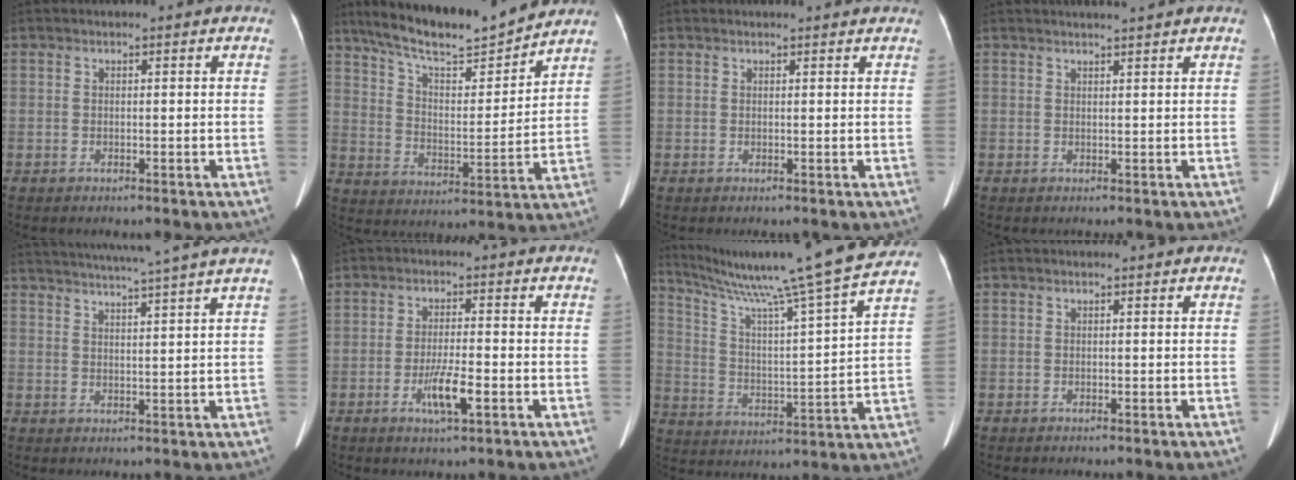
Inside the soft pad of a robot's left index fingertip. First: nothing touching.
{"total": 16.1, "force": [14.3, 1.6, 7.3], "torque": [-0.125, -0.002, 0.235]}
{"total": 3.0, "force": [2.9, 0.3, 0.7], "torque": [-0.012, 0.012, 0.028]}
{"total": 2.8, "force": [2.6, -0.4, 1.0], "torque": [-0.012, 0.014, 0.038]}
{"total": 13.8, "force": [12.1, -2.2, 6.3], "torque": [-0.111, -0.015, 0.159]}
{"total": 5.1, "force": [-2.2, 0.5, 4.6], "torque": [-0.087, -0.009, -0.036]}
{"total": 24.9, "force": [20.7, -1.6, 13.7], "torque": [-0.232, -0.024, 0.301]}
{"total": 0.0}